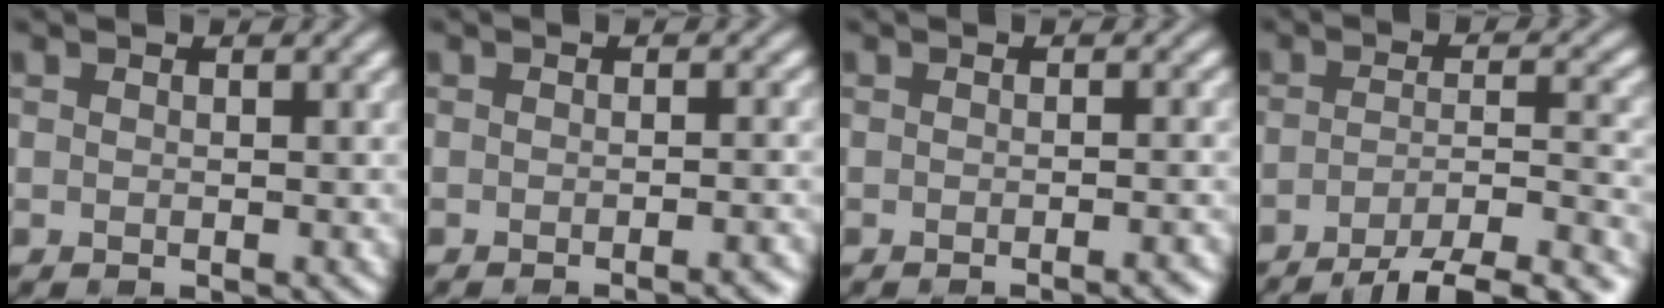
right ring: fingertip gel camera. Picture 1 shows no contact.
{"total": 2.8, "force": [-1.6, 0.8, 2.2], "torque": [-0.009, 0.009, -0.024]}
{"total": 2.5, "force": [-1.4, 0.7, 2.0], "torque": [-0.008, 0.007, -0.022]}
{"total": 9.0, "force": [-6.5, 2.3, 5.8], "torque": [-0.079, -0.005, -0.088]}